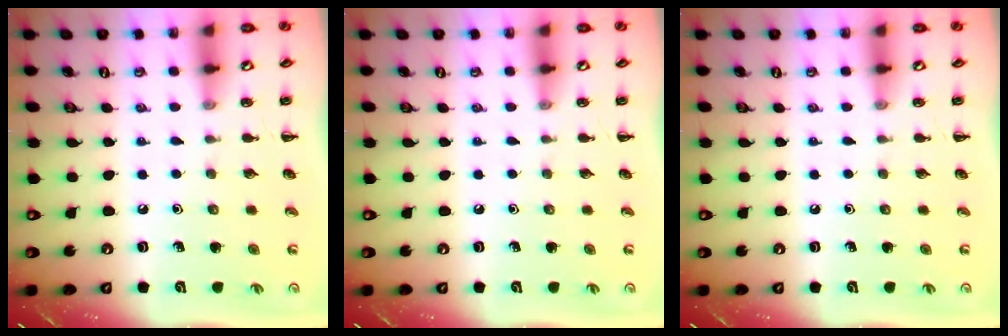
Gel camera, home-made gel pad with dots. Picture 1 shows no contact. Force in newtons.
{"total": 0.0}
{"total": 0.0}